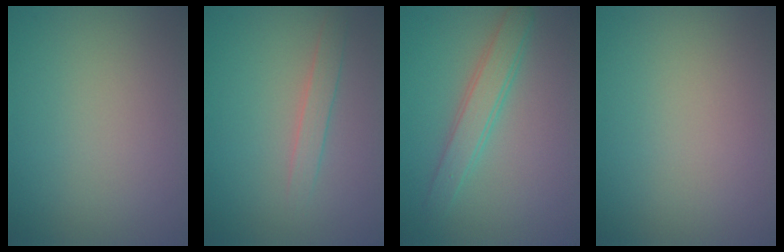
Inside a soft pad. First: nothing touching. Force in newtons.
{"total": 1.5, "press": 1.5, "slide": 0.0}
{"total": 2.8, "press": 2.8, "slide": 0.2}
{"total": 0.0}